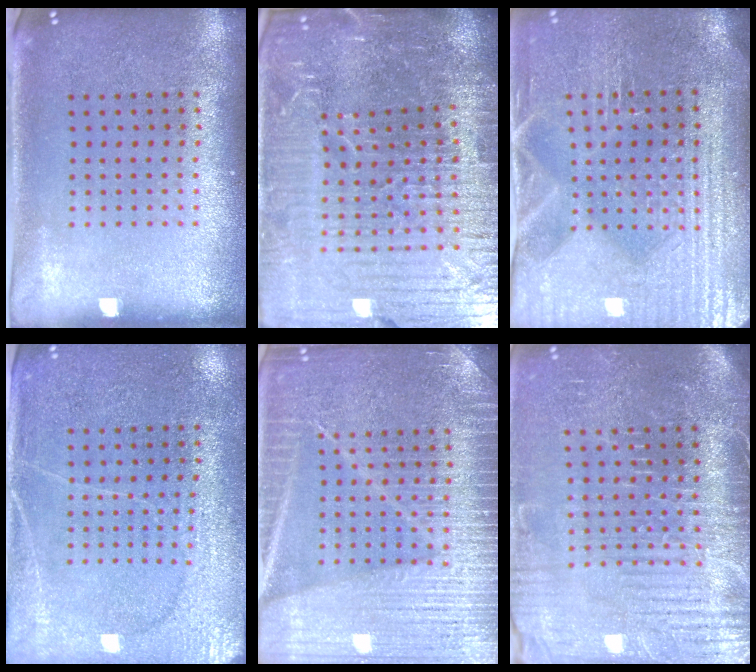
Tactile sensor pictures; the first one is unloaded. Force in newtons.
{"total": 7.0, "press": 6.1, "slide": 3.4}
{"total": 4.1, "press": 3.8, "slide": 1.6}
{"total": 2.8, "press": 2.7, "slide": 0.8}
{"total": 6.8, "press": 6.7, "slide": 1.0}
{"total": 4.5, "press": 4.1, "slide": 1.7}